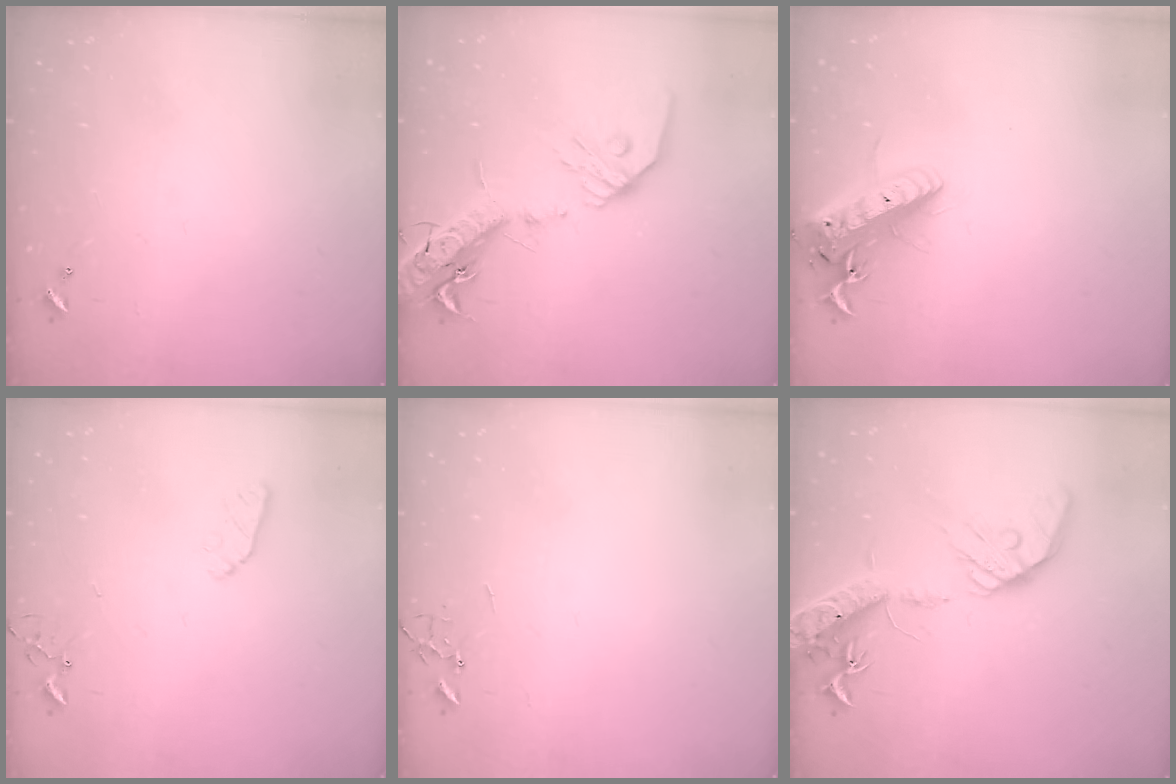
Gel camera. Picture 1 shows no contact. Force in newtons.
{"total": 21.0, "press": 20.6, "slide": 4.1}
{"total": 16.9, "press": 16.6, "slide": 3.2}
{"total": 5.6, "press": 5.5, "slide": 1.0}
{"total": 0.0}
{"total": 19.4, "press": 19.1, "slide": 3.3}